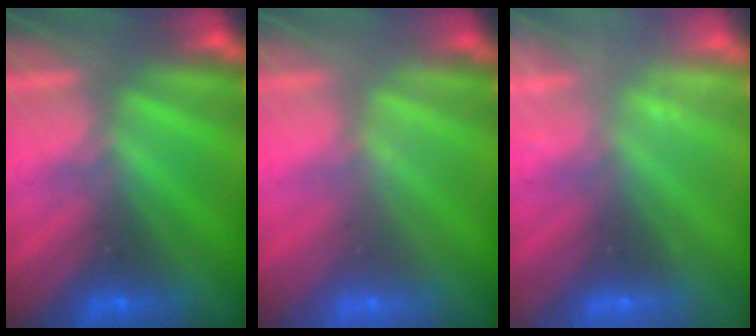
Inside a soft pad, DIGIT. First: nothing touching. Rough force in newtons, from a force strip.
{"total": 1.8}
{"total": 2.2}